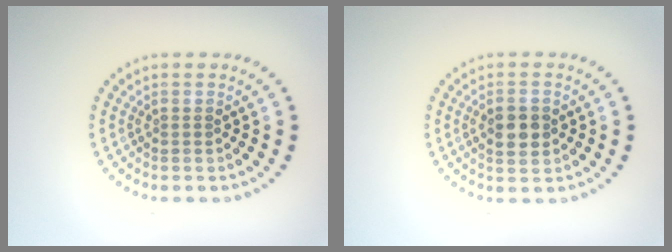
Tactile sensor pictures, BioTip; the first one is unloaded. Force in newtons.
{"total": 2.8, "press": 2.8, "slide": 0.2}